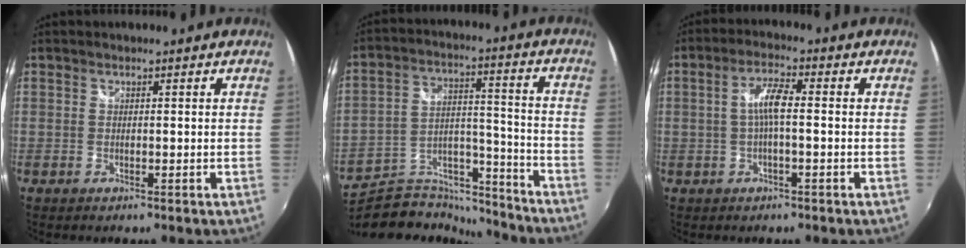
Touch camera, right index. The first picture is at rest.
{"total": 14.6, "force": [-12.8, 5.6, 4.2], "torque": [-0.074, 0.044, -0.202]}
{"total": 4.7, "force": [-0.4, 0.8, 4.6], "torque": [-0.090, 0.011, -0.007]}